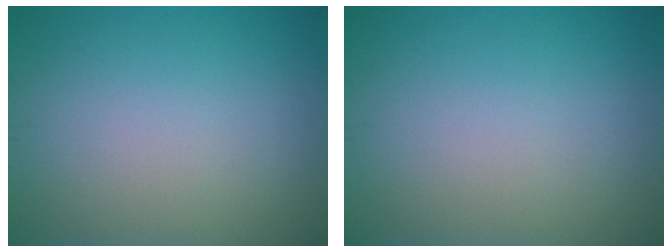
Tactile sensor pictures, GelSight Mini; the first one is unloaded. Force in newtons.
{"total": 0.0}